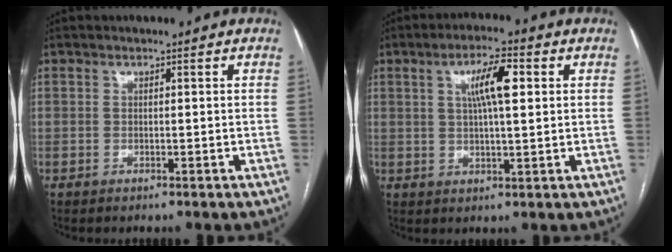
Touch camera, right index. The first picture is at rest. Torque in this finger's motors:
{"motor_torque": [0.63, -0.01, 0.27, 0.10]}